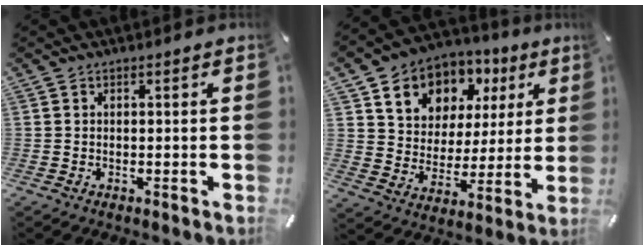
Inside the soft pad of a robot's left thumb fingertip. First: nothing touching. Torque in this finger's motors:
{"motor_torque": [2.51, 2.51, 1.39, -1.38, 0.16]}